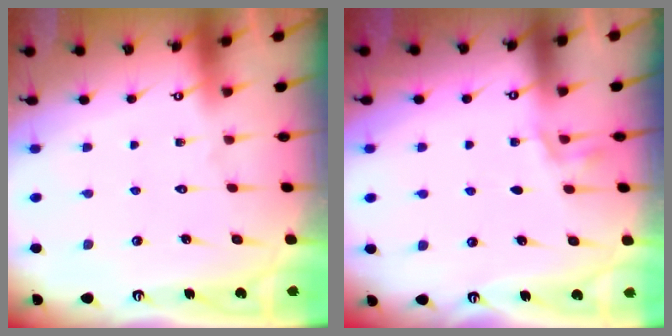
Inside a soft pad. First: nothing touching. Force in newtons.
{"total": 2.5, "press": 1.7, "slide": 1.7}